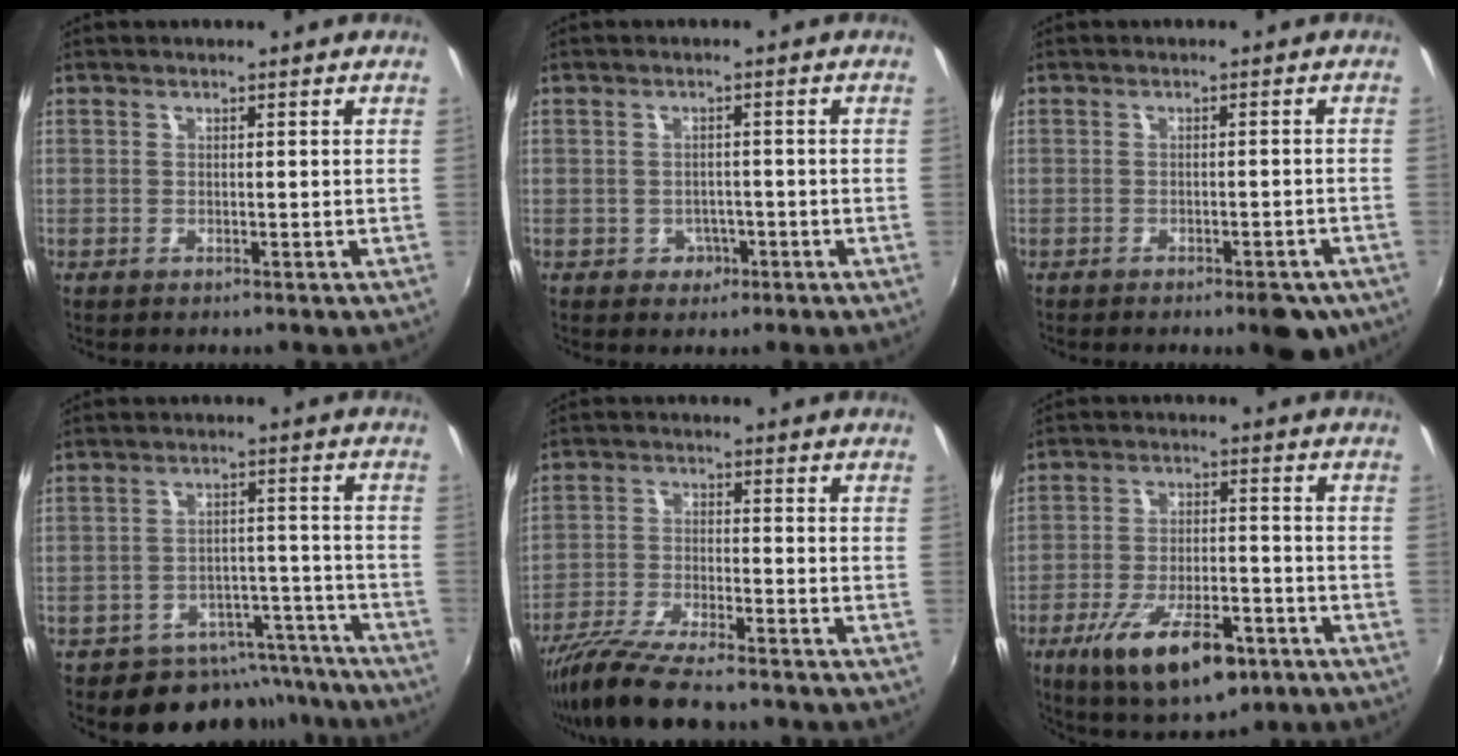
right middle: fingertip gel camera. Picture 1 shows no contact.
{"total": 2.9, "force": [-1.1, 2.6, 0.6], "torque": [-0.014, 0.003, -0.013]}
{"total": 6.5, "force": [-4.8, 2.3, 3.7], "torque": [-0.049, -0.001, -0.048]}
{"total": 11.8, "force": [-10.2, 5.7, 1.8], "torque": [-0.030, 0.036, -0.123]}
{"total": 11.4, "force": [-9.8, 1.3, 5.8], "torque": [-0.130, -0.029, -0.179]}
{"total": 15.4, "force": [-8.6, 5.8, 11.4], "torque": [-0.221, -0.028, -0.137]}